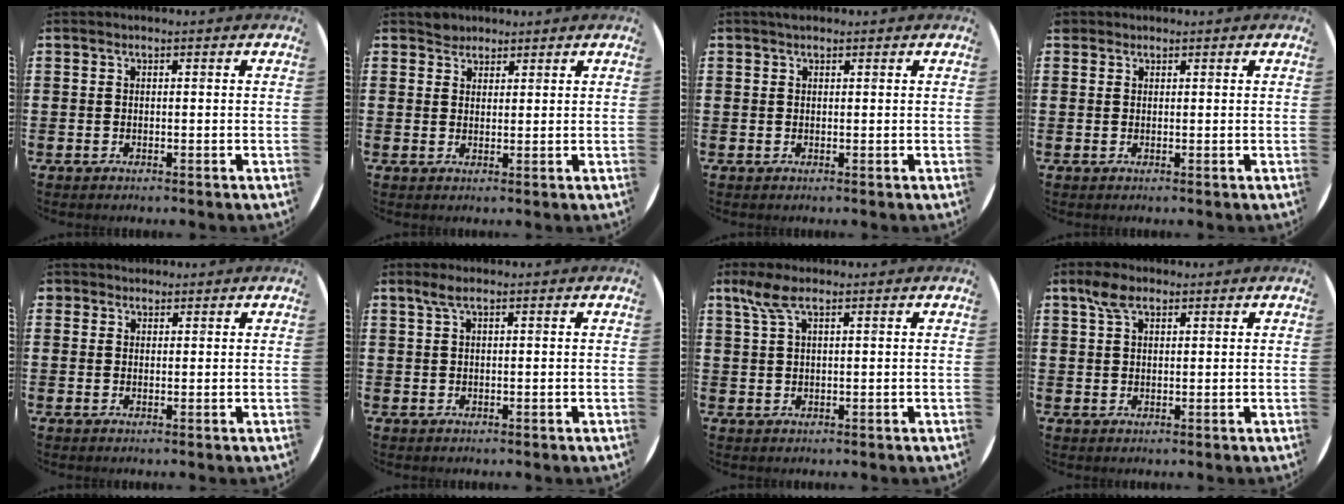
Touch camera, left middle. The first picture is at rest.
{"total": 2.1, "force": [1.9, 0.9, -0.1], "torque": [0.007, 0.000, 0.037]}
{"total": 0.5, "force": [0.5, 0.2, 0.0], "torque": [-0.002, 0.002, 0.009]}
{"total": 0.6, "force": [0.6, 0.3, -0.1], "torque": [0.001, 0.002, 0.011]}
{"total": 1.2, "force": [1.0, 0.6, -0.1], "torque": [-0.001, 0.002, 0.022]}
{"total": 1.5, "force": [0.8, 0.2, 1.3], "torque": [-0.027, 0.004, 0.013]}
{"total": 3.4, "force": [1.9, 0.9, 2.6], "torque": [-0.057, 0.005, 0.033]}
{"total": 3.4, "force": [2.2, 1.7, 2.0], "torque": [-0.036, 0.004, 0.039]}